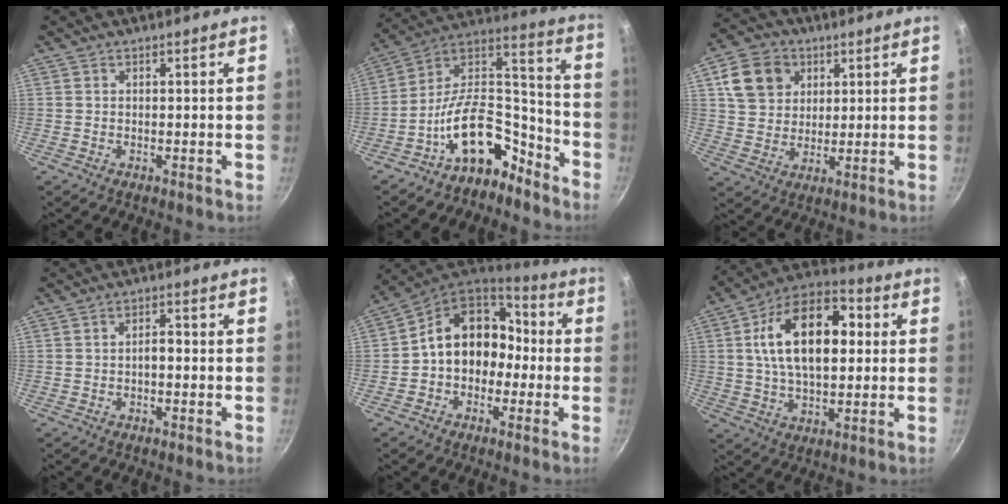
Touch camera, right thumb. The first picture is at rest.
{"total": 14.6, "force": [-9.7, 7.2, 8.2], "torque": [-0.119, 0.122, -0.179]}
{"total": 11.1, "force": [3.9, 9.2, 4.9], "torque": [-0.068, -0.003, 0.072]}
{"total": 2.0, "force": [-0.4, 1.0, 1.7], "torque": [-0.022, 0.011, -0.008]}
{"total": 14.5, "force": [-1.5, 11.0, 9.4], "torque": [-0.107, 0.052, -0.039]}
{"total": 18.6, "force": [3.2, 10.4, 15.1], "torque": [-0.236, 0.019, 0.047]}